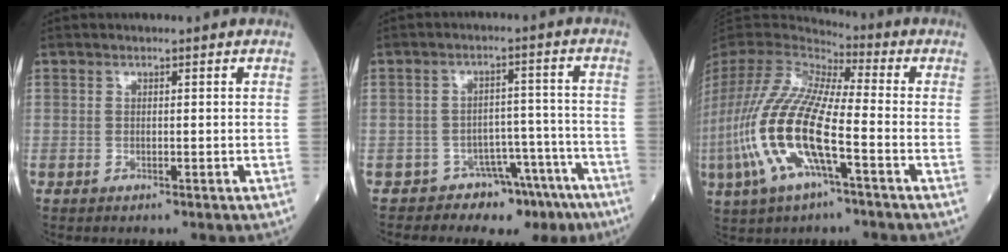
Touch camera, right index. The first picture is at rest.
{"total": 8.5, "force": [-7.1, 4.5, 1.4], "torque": [0.017, 0.067, -0.098]}
{"total": 19.6, "force": [-5.9, 4.8, 18.0], "torque": [-0.432, -0.027, -0.113]}